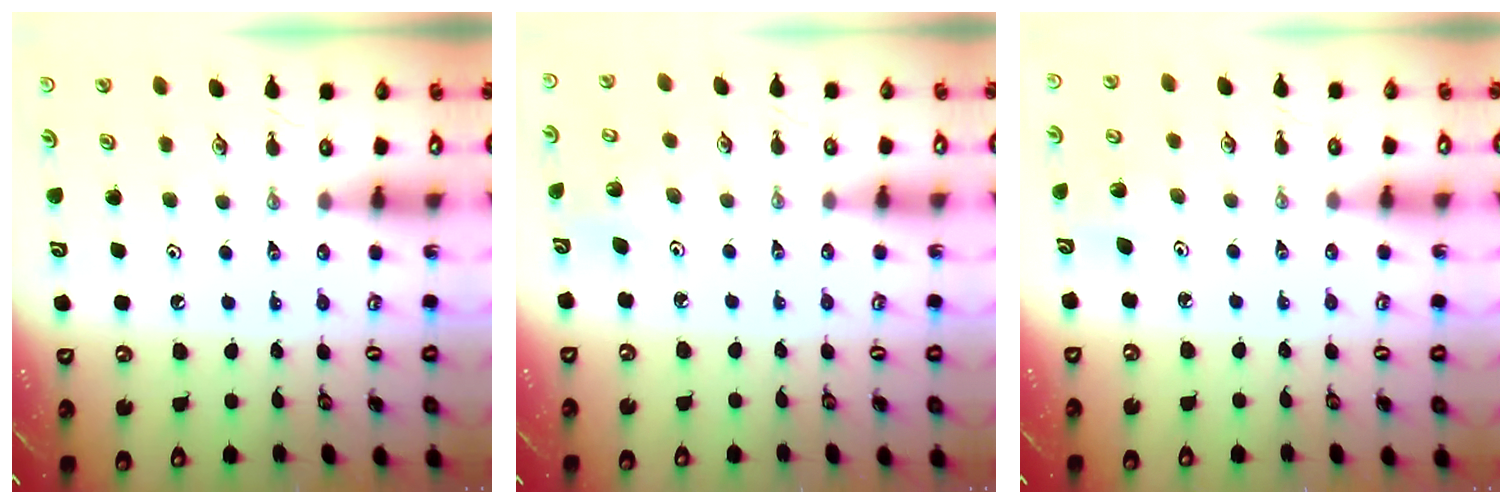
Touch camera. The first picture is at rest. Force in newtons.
{"total": 2.7, "press": 2.7, "slide": 0.5}
{"total": 3.6, "press": 3.5, "slide": 1.0}